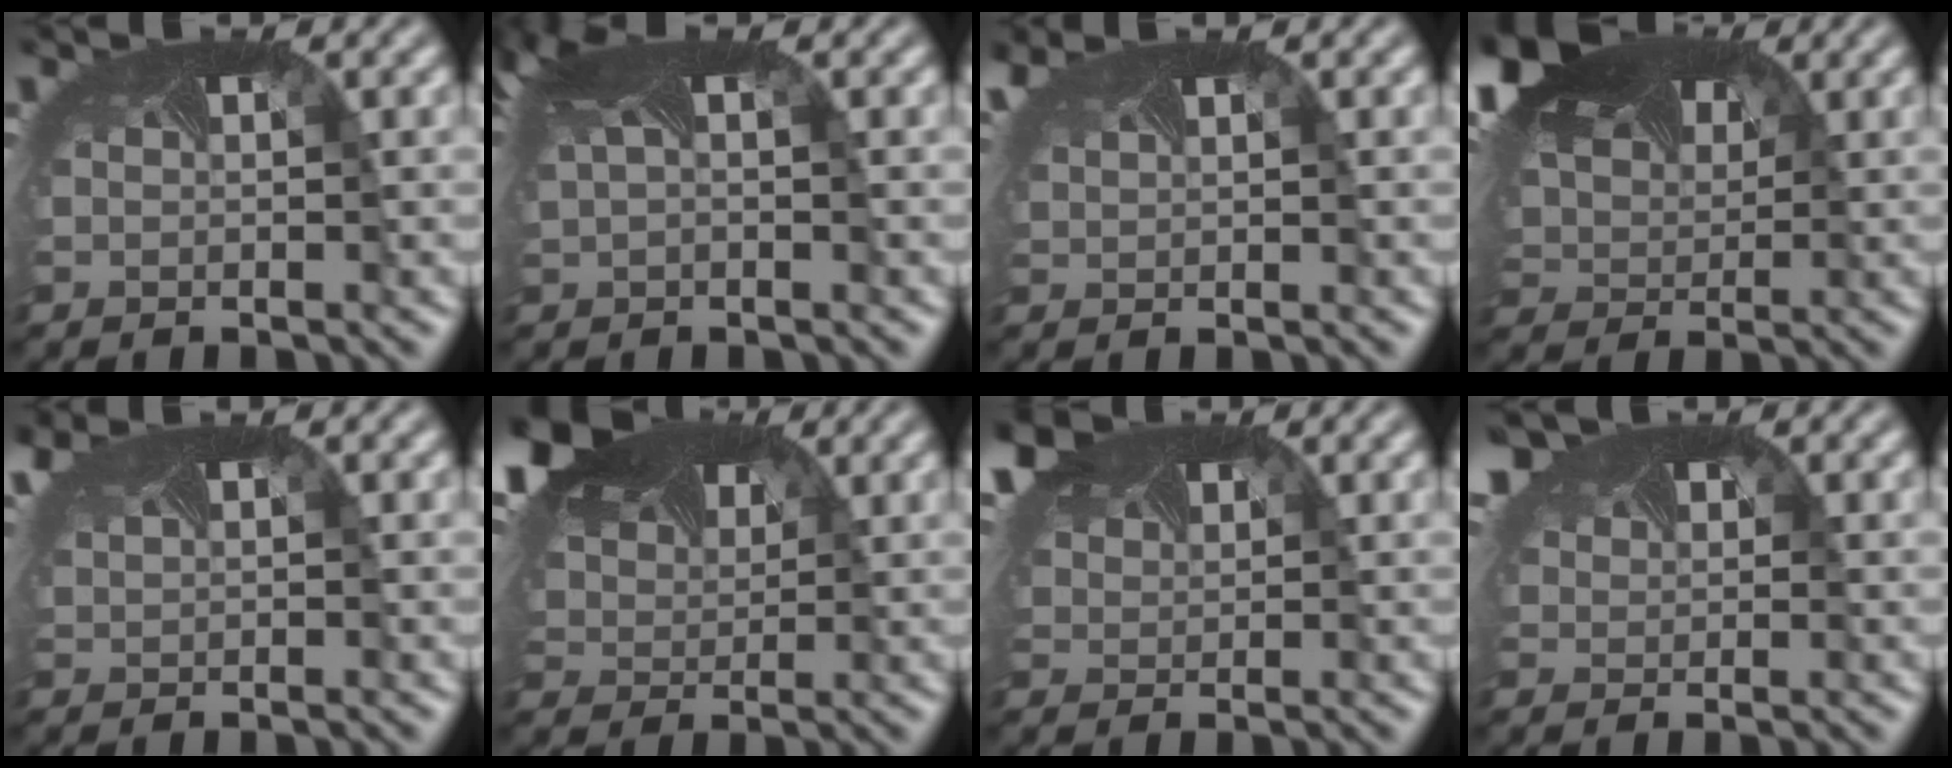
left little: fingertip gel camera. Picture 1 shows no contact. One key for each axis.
{"total": 6.3, "fx": 2.4, "fy": 3.2, "fz": 4.9, "tx": -0.137, "ty": 0.015, "tz": 0.053}
{"total": 3.3, "fx": 2.0, "fy": 1.3, "fz": 2.2, "tx": -0.077, "ty": 0.004, "tz": 0.046}
{"total": 13.2, "fx": 6.5, "fy": 8.0, "fz": 8.3, "tx": -0.216, "ty": 0.027, "tz": 0.125}
{"total": 3.7, "fx": 2.3, "fy": 1.6, "fz": 2.5, "tx": -0.085, "ty": 0.006, "tz": 0.052}
{"total": 11.9, "fx": 7.2, "fy": 6.9, "fz": 6.6, "tx": -0.177, "ty": 0.025, "tz": 0.131}
{"total": 4.5, "fx": 3.6, "fy": 2.2, "fz": 1.7, "tx": -0.076, "ty": 0.000, "tz": 0.072}
{"total": 2.9, "fx": 2.7, "fy": 1.2, "fz": 0.3, "tx": -0.040, "ty": -0.005, "tz": 0.054}